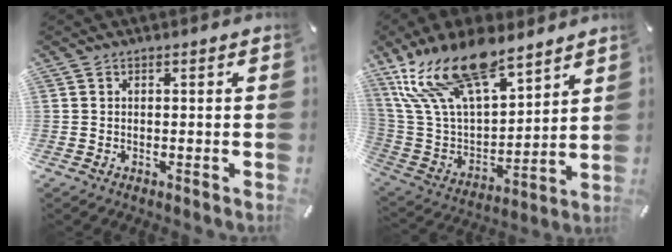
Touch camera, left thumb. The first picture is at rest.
{"total": 22.5, "force": [15.8, 10.6, 12.2], "torque": [-0.258, -0.101, 0.282]}